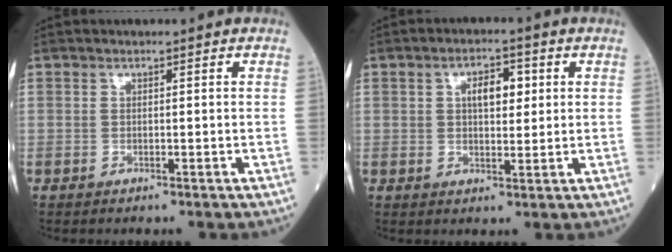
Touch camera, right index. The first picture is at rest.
{"total": 4.8, "force": [1.3, 2.2, 4.1], "torque": [-0.065, 0.009, 0.020]}